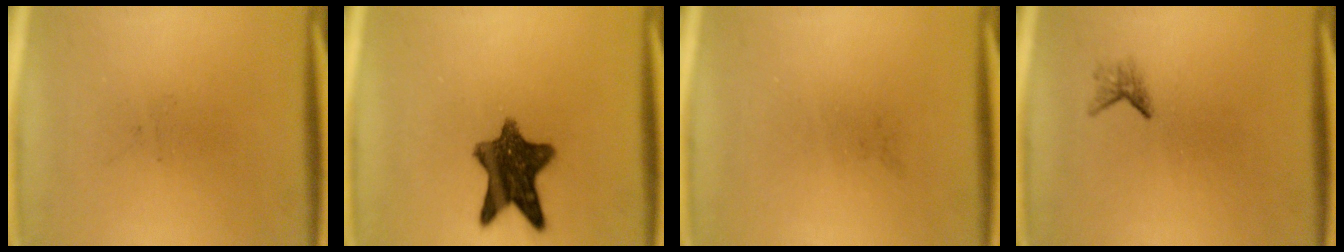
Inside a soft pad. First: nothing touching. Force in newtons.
{"total": 10.6}
{"total": 0.0}
{"total": 1.2}